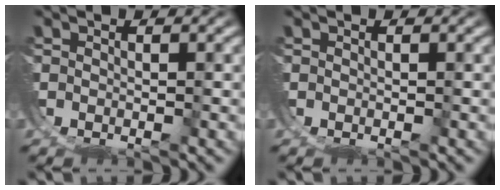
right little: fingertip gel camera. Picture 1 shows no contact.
{"total": 0.0}